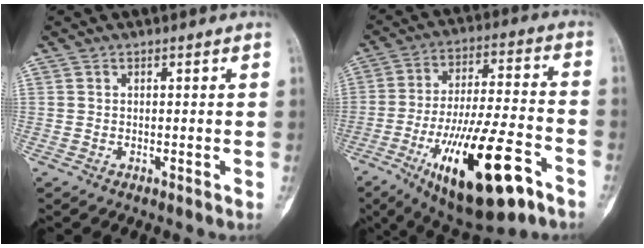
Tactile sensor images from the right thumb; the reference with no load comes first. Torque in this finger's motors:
{"motor_torque": [1.69, 1.02, 2.06, -0.71, 0.69]}